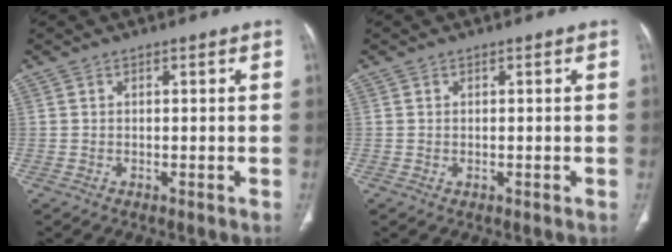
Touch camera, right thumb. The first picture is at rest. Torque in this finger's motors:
{"motor_torque": [-0.58, 0.21, -0.16, 0.24, -0.05]}